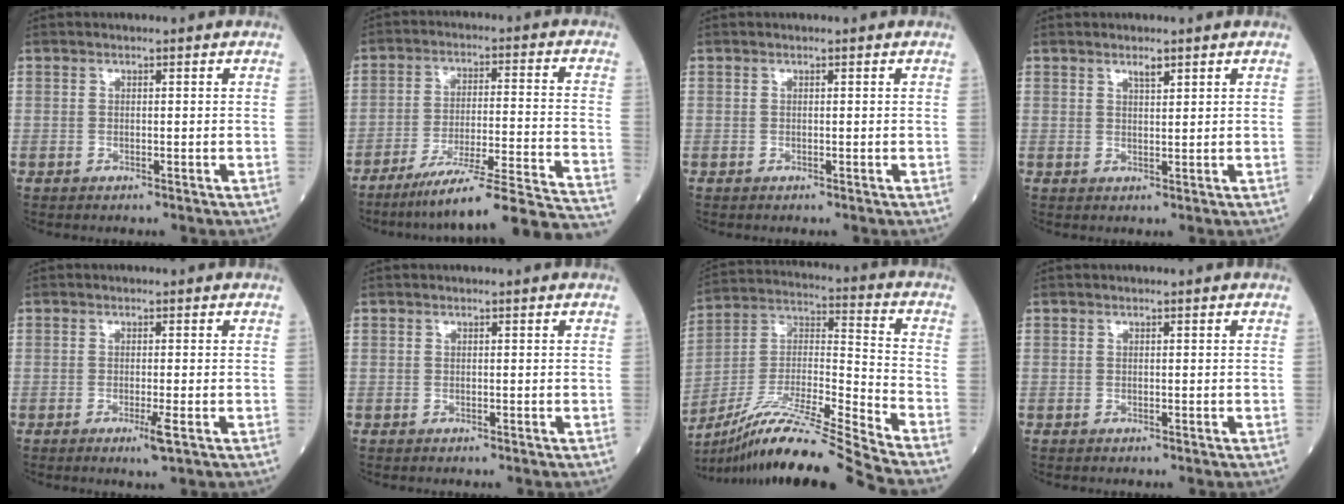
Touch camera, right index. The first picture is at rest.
{"total": 24.0, "force": [-21.8, -1.9, 9.9], "torque": [-0.082, -0.019, -0.307]}
{"total": 0.0}
{"total": 1.6, "force": [1.2, 0.3, 1.0], "torque": [-0.020, -0.001, 0.023]}
{"total": 2.4, "force": [-1.1, -0.2, 2.1], "torque": [-0.037, -0.008, -0.018]}
{"total": 0.0}
{"total": 20.0, "force": [-17.2, -2.1, 10.1], "torque": [-0.211, -0.011, -0.315]}
{"total": 0.0}